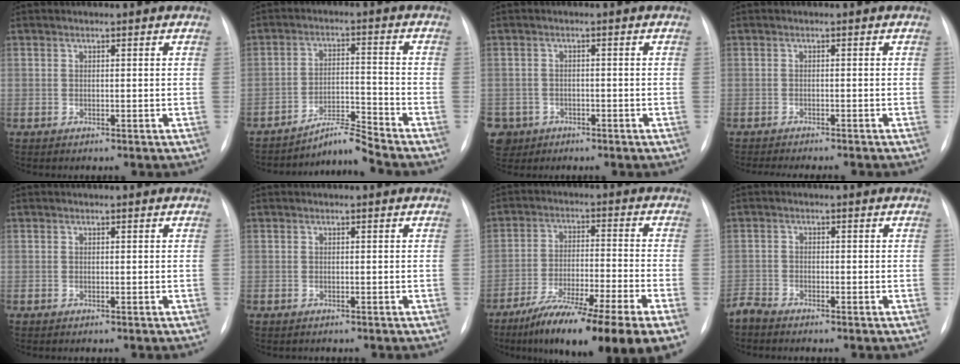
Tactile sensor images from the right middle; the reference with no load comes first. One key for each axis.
{"total": 5.4, "fx": -5.1, "fy": -1.7, "fz": 0.3, "tx": -0.013, "ty": -0.001, "tz": -0.086}
{"total": 5.6, "fx": -2.8, "fy": 4.9, "fz": 0.4, "tx": -0.018, "ty": 0.007, "tz": -0.042}
{"total": 8.2, "fx": -7.3, "fy": 1.1, "fz": 3.6, "tx": -0.039, "ty": -0.008, "tz": -0.097}
{"total": 0.0}
{"total": 0.0}
{"total": 19.2, "fx": -12.9, "fy": 0.7, "fz": 14.2, "tx": -0.186, "ty": -0.033, "tz": -0.209}
{"total": 2.0, "fx": -1.9, "fy": 0.3, "fz": 0.2, "tx": -0.004, "ty": -0.005, "tz": -0.038}